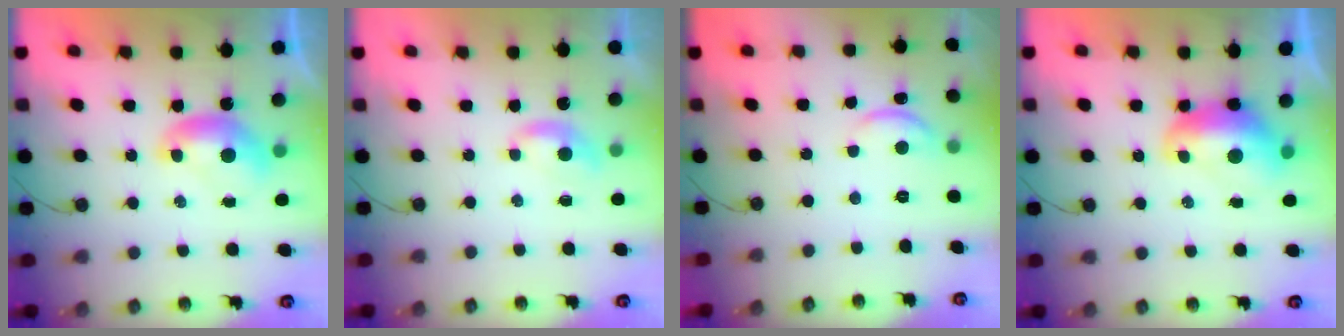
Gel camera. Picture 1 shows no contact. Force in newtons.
{"total": 1.5, "press": 1.5, "slide": 0.4}
{"total": 2.2, "press": 2.2, "slide": 0.3}
{"total": 2.4, "press": 2.4, "slide": 0.6}